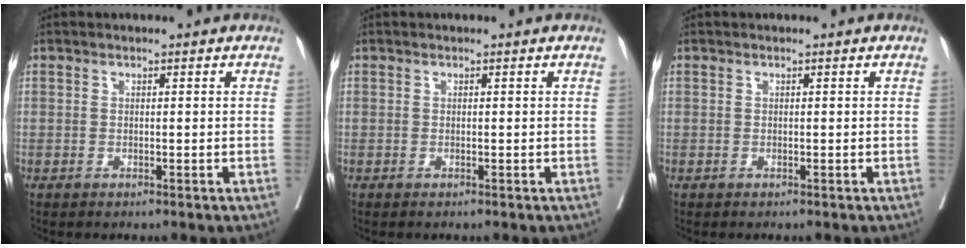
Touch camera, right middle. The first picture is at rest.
{"total": 0.0}
{"total": 0.0}